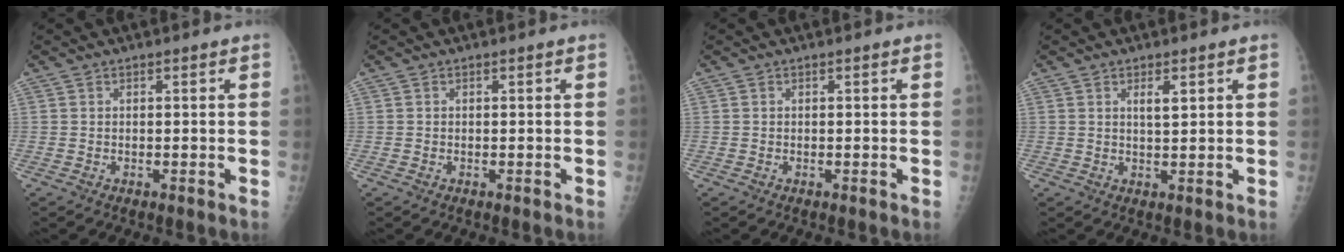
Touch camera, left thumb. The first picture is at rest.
{"total": 0.0}
{"total": 0.0}
{"total": 2.4, "force": [1.2, 0.7, 2.0], "torque": [-0.033, -0.008, 0.021]}